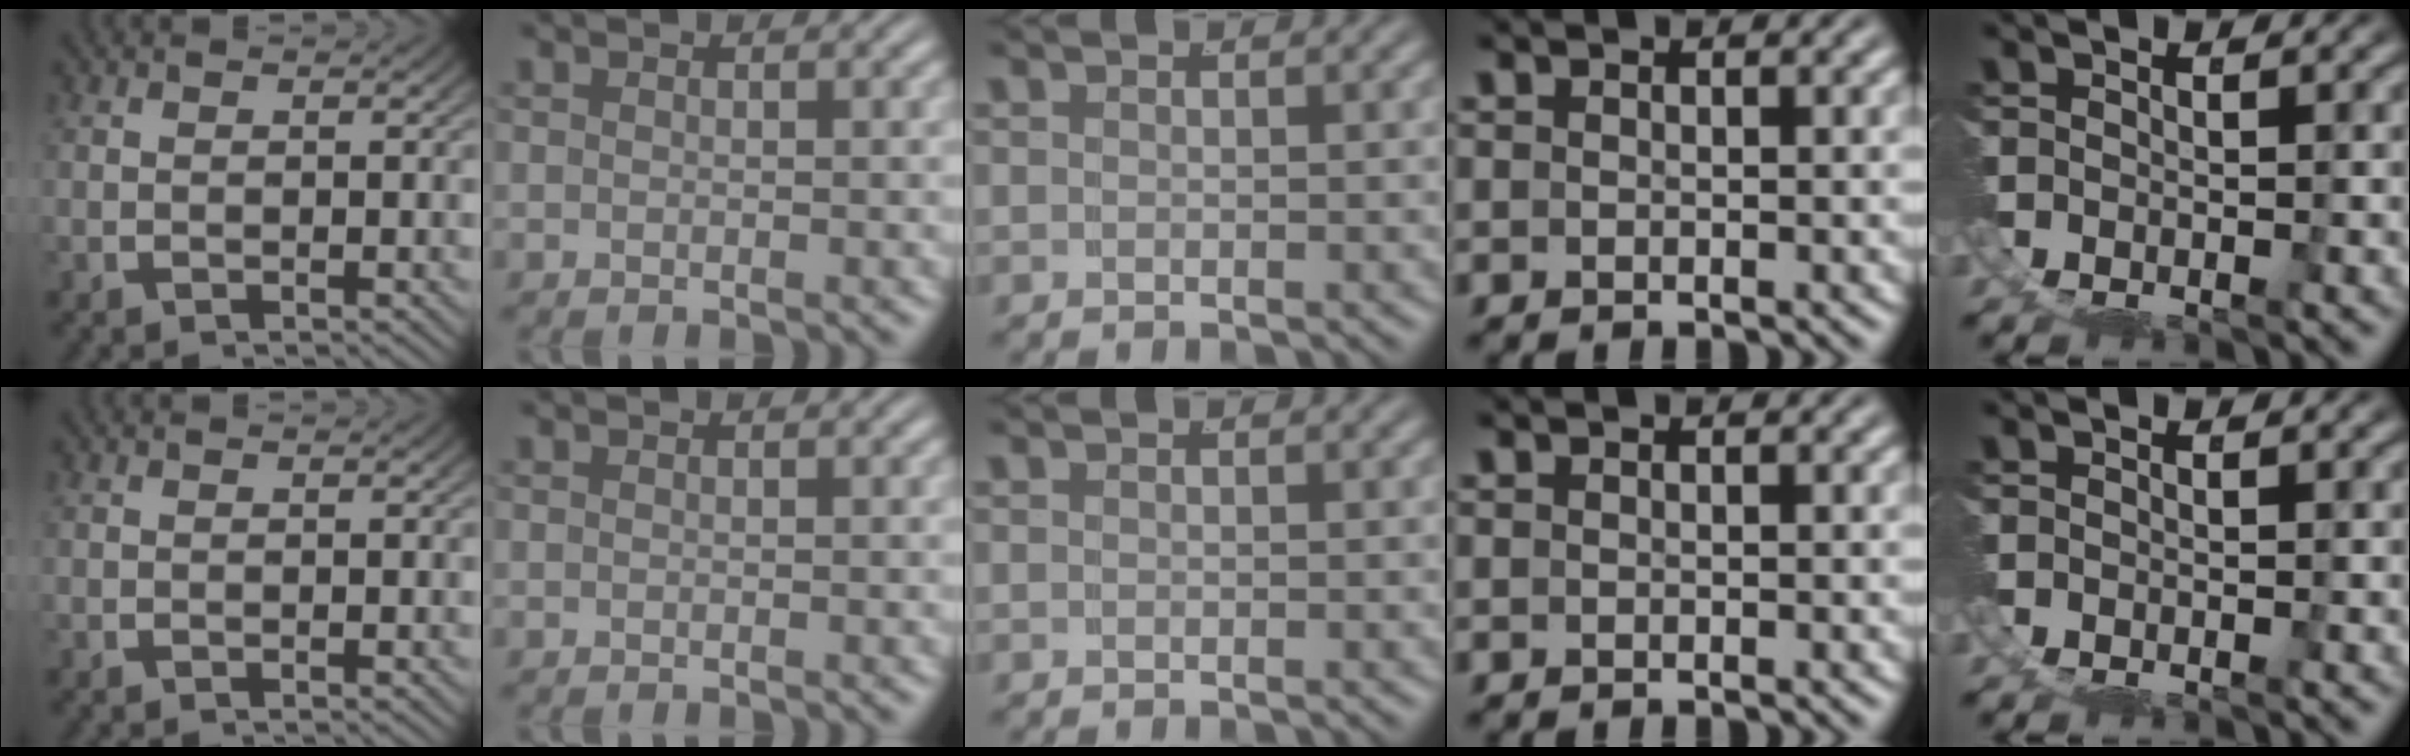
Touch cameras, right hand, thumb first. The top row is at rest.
{}